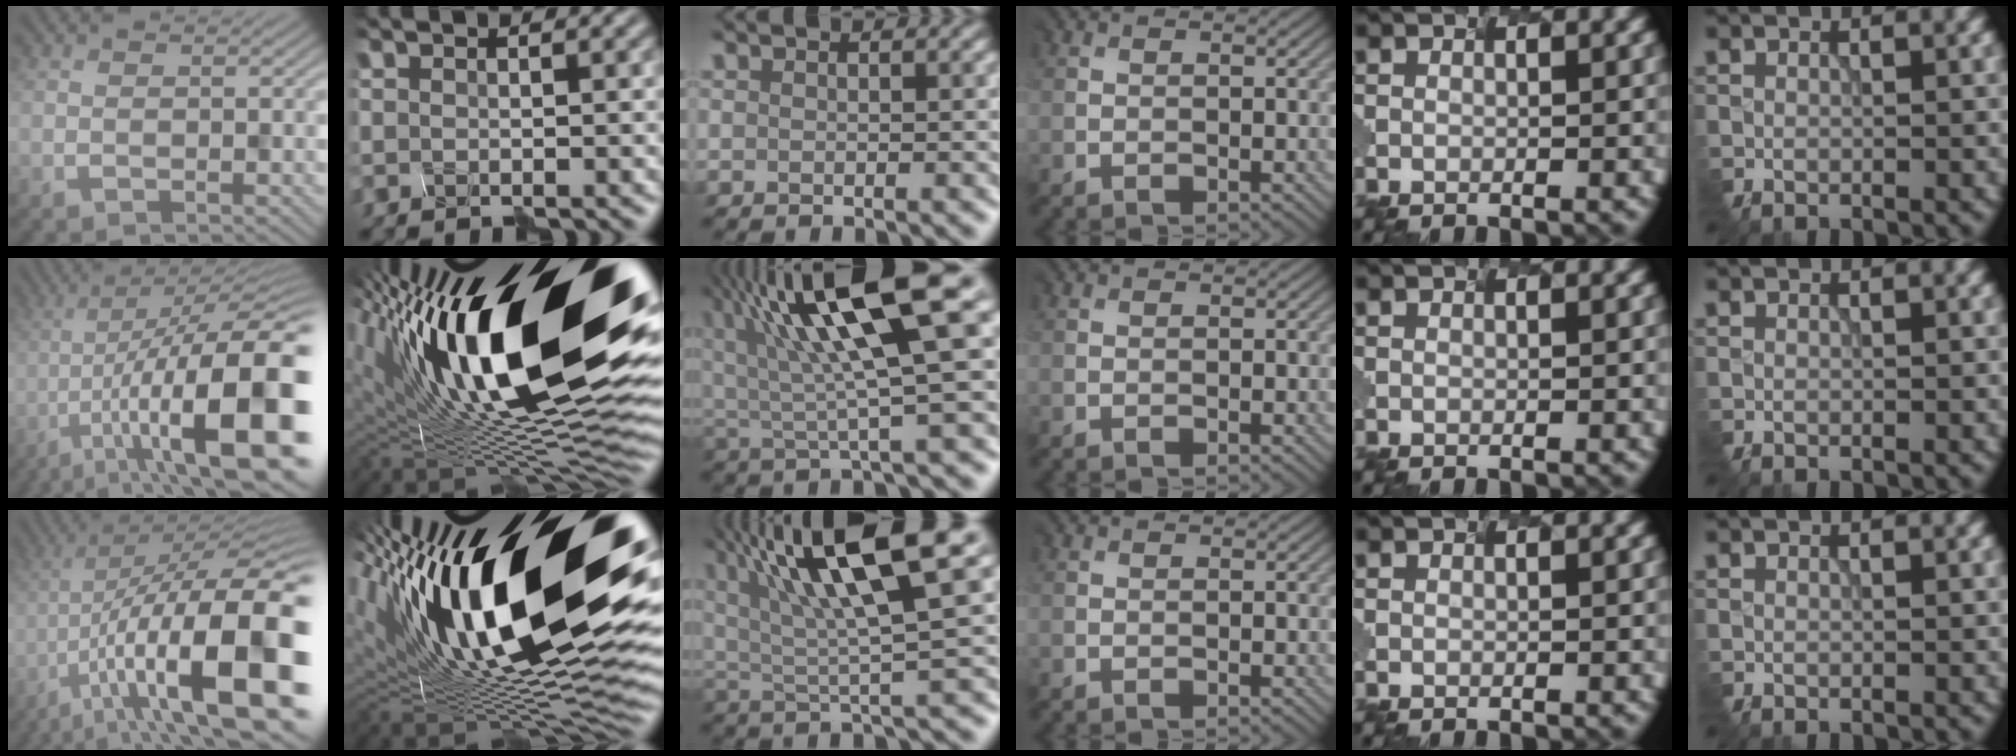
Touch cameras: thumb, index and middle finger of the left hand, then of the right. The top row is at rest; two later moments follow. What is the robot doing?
{"motion": "shake", "object": "plastic piggy bank"}